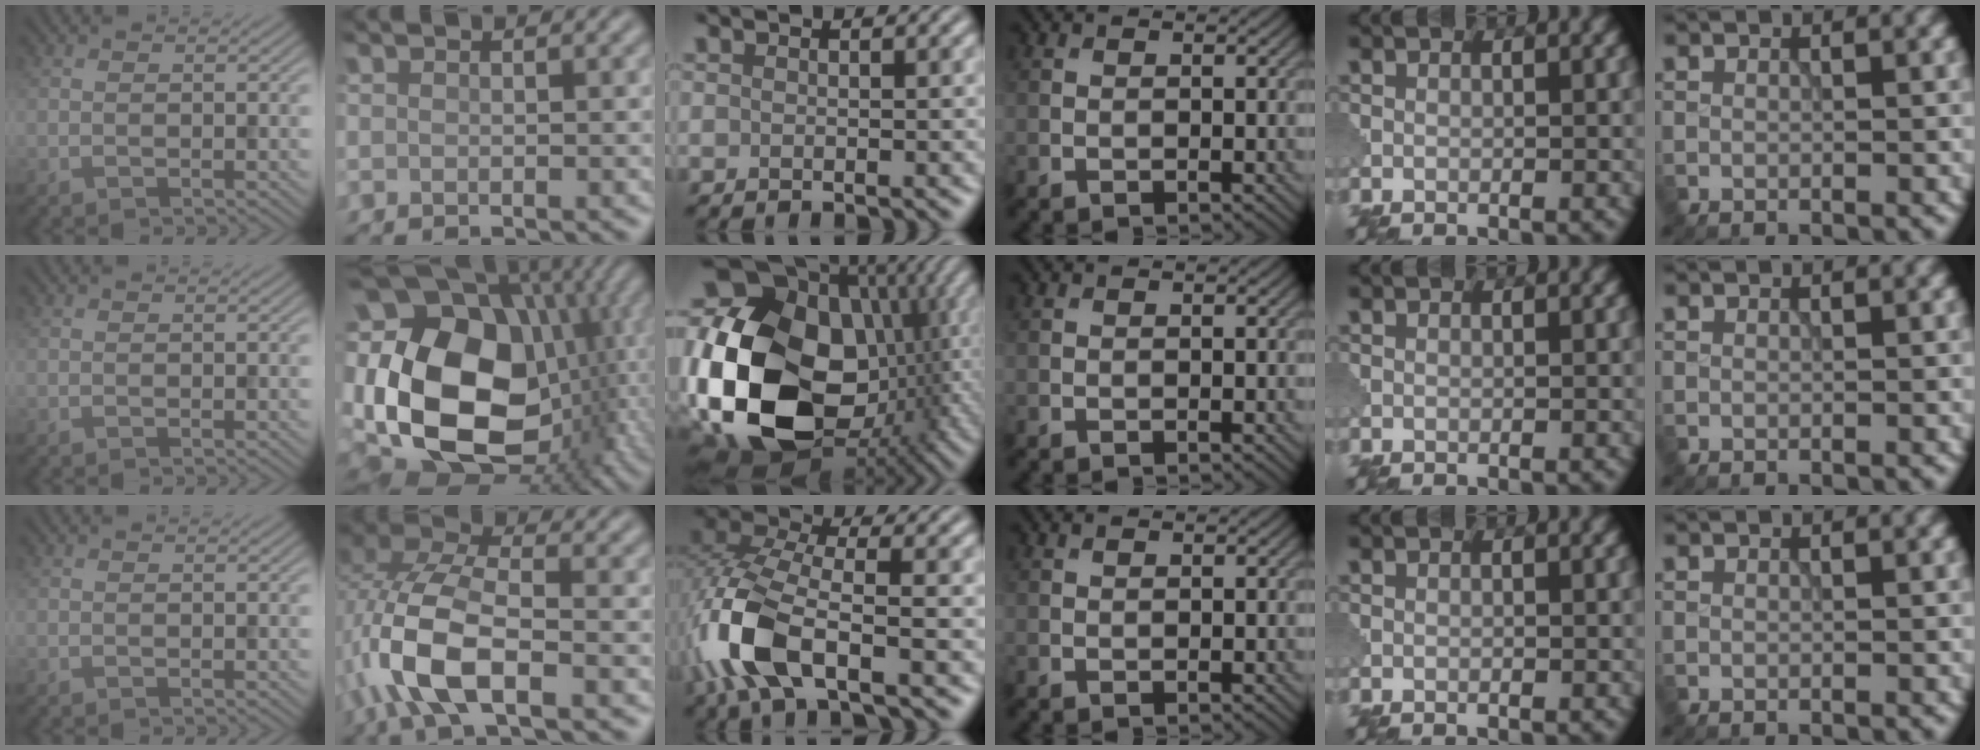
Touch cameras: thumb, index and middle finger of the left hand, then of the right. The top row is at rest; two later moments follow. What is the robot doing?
{"motion": "disassemble", "object": "puzzle pieces"}